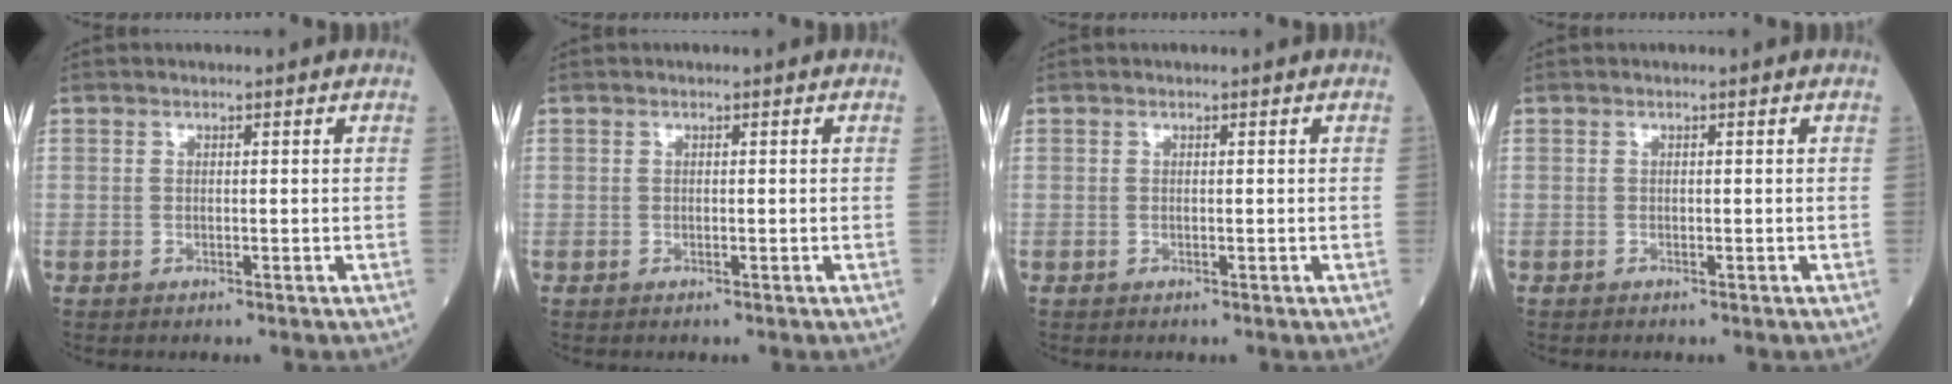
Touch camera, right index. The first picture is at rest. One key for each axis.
{"total": 0.0}
{"total": 0.0}
{"total": 0.0}